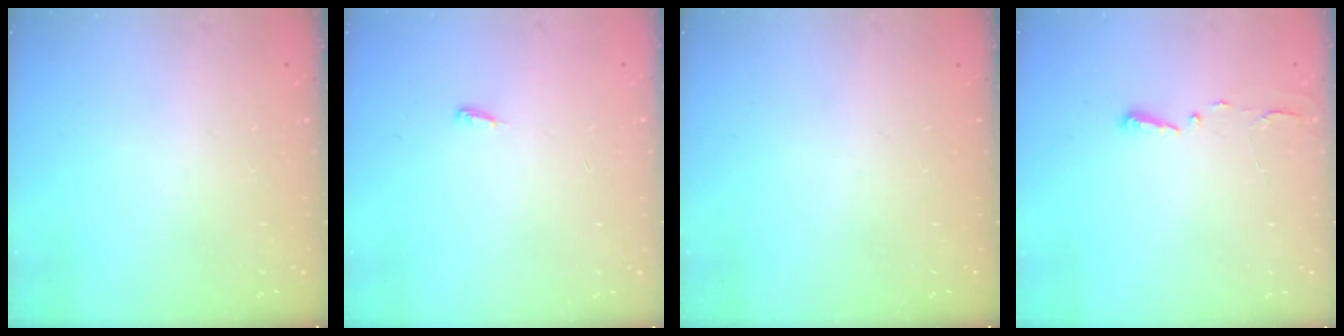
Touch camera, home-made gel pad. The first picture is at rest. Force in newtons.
{"total": 3.3, "press": 3.3, "slide": 0.8}
{"total": 0.0}
{"total": 2.7, "press": 2.7, "slide": 0.4}